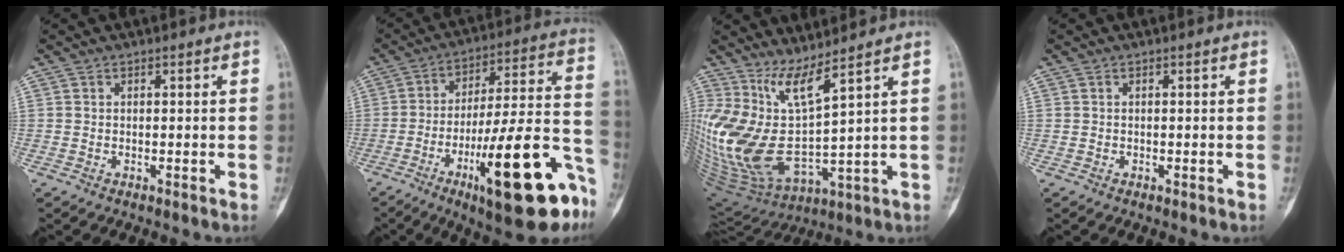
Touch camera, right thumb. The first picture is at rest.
{"total": 25.1, "force": [-11.5, 6.3, 21.5], "torque": [-0.283, 0.063, -0.167]}
{"total": 15.6, "force": [7.2, 3.2, 13.4], "torque": [-0.286, -0.067, 0.167]}
{"total": 0.0}